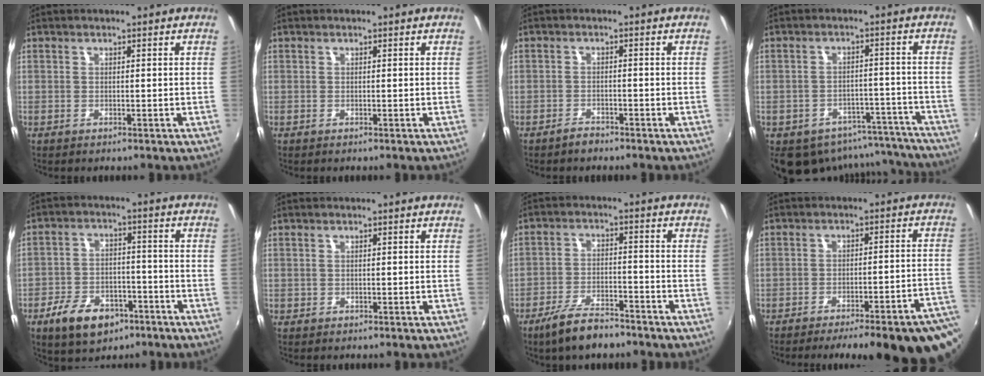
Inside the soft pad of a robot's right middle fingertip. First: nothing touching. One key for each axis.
{"total": 0.0}
{"total": 1.9, "fx": -1.8, "fy": 0.6, "fz": 0.4, "tx": -0.013, "ty": 0.002, "tz": -0.030}
{"total": 15.4, "fx": -12.5, "fy": 7.6, "fz": 4.7, "tx": -0.096, "ty": 0.022, "tz": -0.139}
{"total": 11.2, "fx": -6.6, "fy": 6.5, "fz": 6.2, "tx": -0.144, "ty": 0.002, "tz": -0.104}
{"total": 0.5, "fx": -0.2, "fy": 0.5, "fz": 0.0, "tx": 0.000, "ty": -0.003, "tz": -0.004}
{"total": 8.9, "fx": -6.9, "fy": 2.6, "fz": 4.9, "tx": -0.111, "ty": -0.008, "tz": -0.119}
{"total": 22.2, "fx": -17.9, "fy": 3.4, "fz": 12.6, "tx": -0.145, "ty": -0.009, "tz": -0.222}